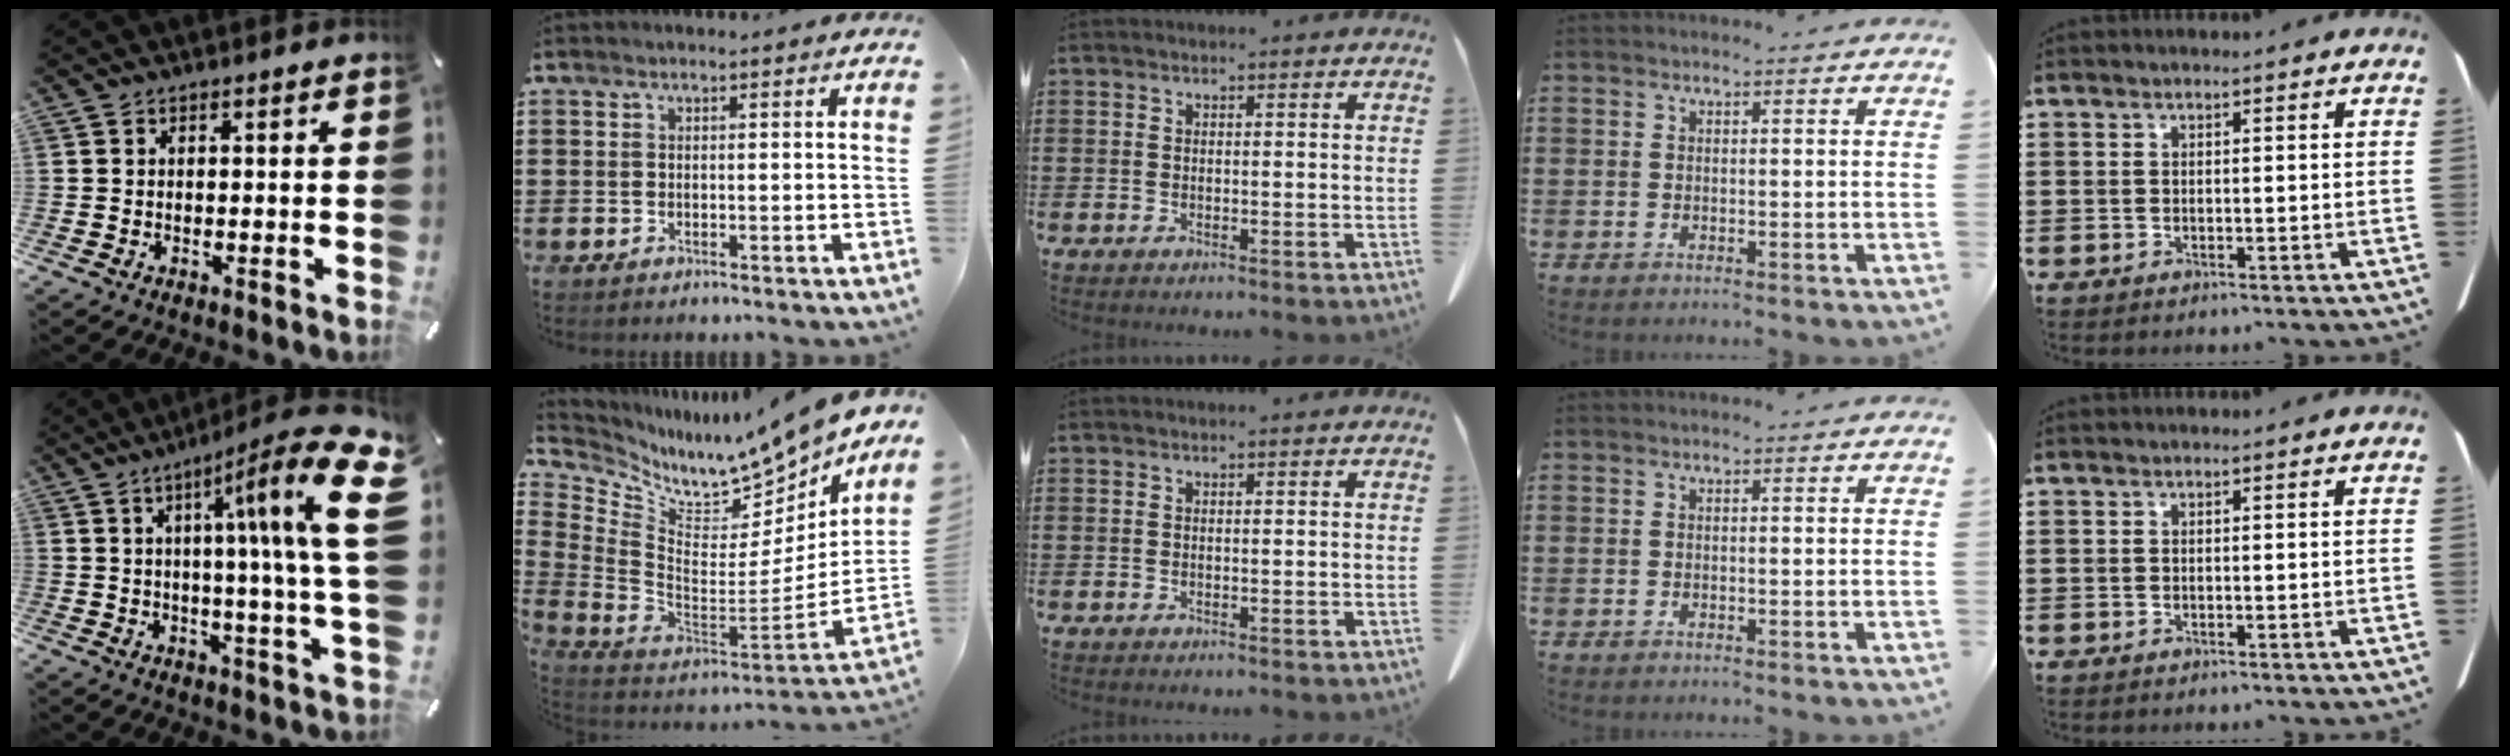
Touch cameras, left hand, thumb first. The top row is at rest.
{"thumb": {"total": 23.3, "force": [6.5, 1.6, 22.3], "torque": [-0.326, -0.050, 0.082]}, "index": {"total": 10.0, "force": [9.6, 1.5, 2.4], "torque": [-0.089, -0.089, 0.160]}}